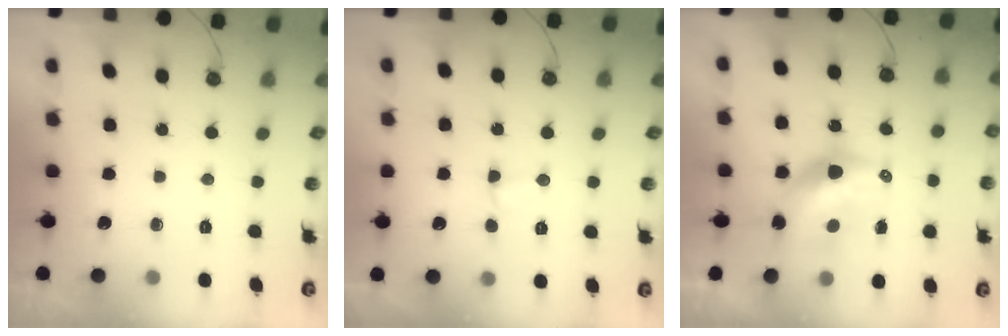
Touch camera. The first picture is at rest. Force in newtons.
{"total": 2.7, "press": 2.7, "slide": 0.4}
{"total": 11.5, "press": 11.5, "slide": 1.1}